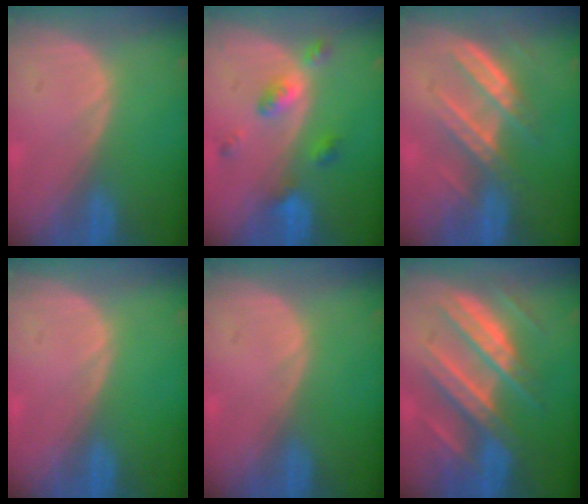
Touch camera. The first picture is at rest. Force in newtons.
{"total": 5.3, "press": 4.7, "slide": 2.4}
{"total": 6.8, "press": 6.4, "slide": 2.3}
{"total": 0.0}
{"total": 0.0}
{"total": 10.2, "press": 10.2, "slide": 1.0}